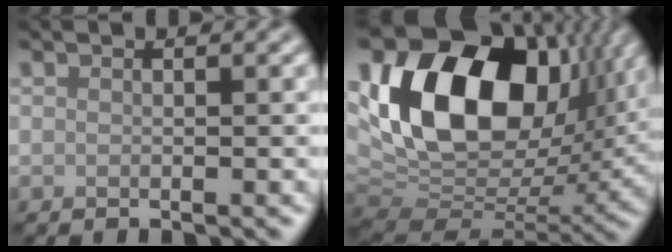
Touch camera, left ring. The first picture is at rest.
{"total": 18.1, "force": [5.1, 11.7, 12.8], "torque": [-0.244, 0.012, 0.091]}